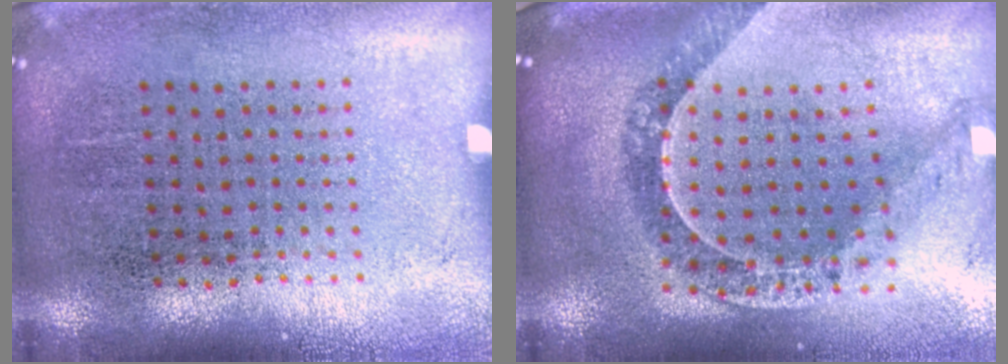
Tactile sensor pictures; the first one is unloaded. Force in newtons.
{"total": 1.1, "press": 1.1, "slide": 0.2}